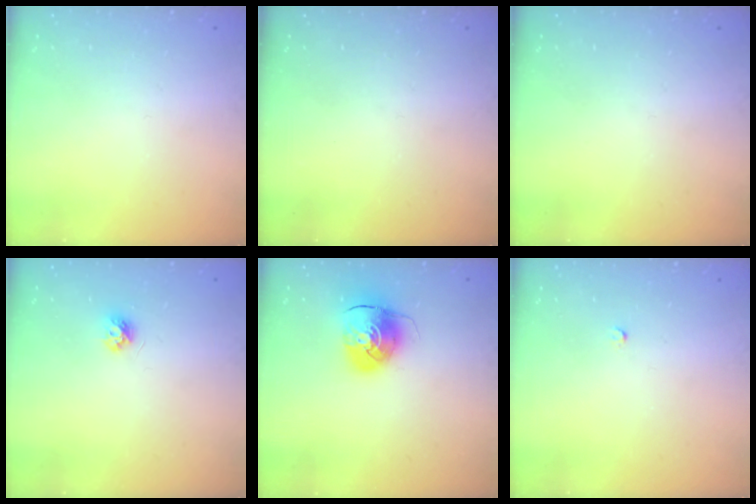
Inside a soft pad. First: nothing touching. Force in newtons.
{"total": 0.0}
{"total": 0.0}
{"total": 4.5, "press": 4.5, "slide": 0.6}
{"total": 9.1, "press": 9.0, "slide": 0.8}
{"total": 2.0, "press": 2.0, "slide": 0.3}